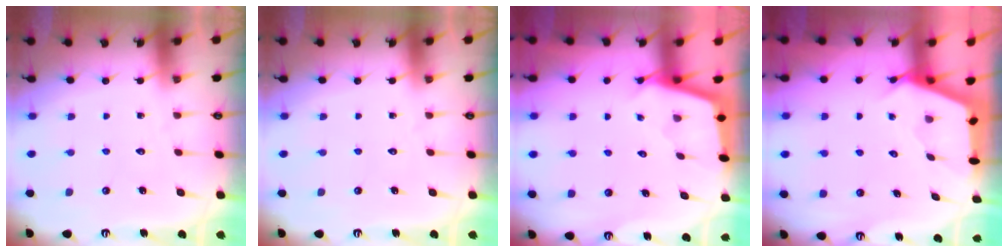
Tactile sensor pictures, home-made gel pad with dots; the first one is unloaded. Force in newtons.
{"total": 0.0}
{"total": 2.3, "press": 2.3, "slide": 0.2}
{"total": 2.7, "press": 2.6, "slide": 0.3}